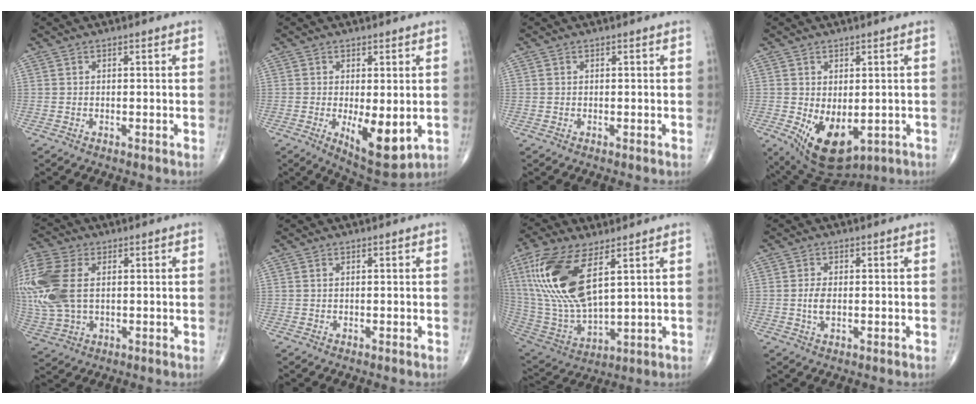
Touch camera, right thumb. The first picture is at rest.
{"total": 10.0, "force": [-1.8, 4.0, 9.0], "torque": [-0.125, -0.027, -0.014]}
{"total": 0.0}
{"total": 10.8, "force": [-2.4, 6.3, 8.5], "torque": [-0.125, -0.010, -0.013]}
{"total": 18.0, "force": [2.5, 11.2, 13.9], "torque": [-0.365, 0.002, 0.051]}
{"total": 0.0}
{"total": 20.4, "force": [7.6, 8.5, 16.9], "torque": [-0.367, -0.032, 0.155]}
{"total": 3.0, "force": [-0.1, 1.5, 2.6], "torque": [-0.055, -0.004, -0.002]}